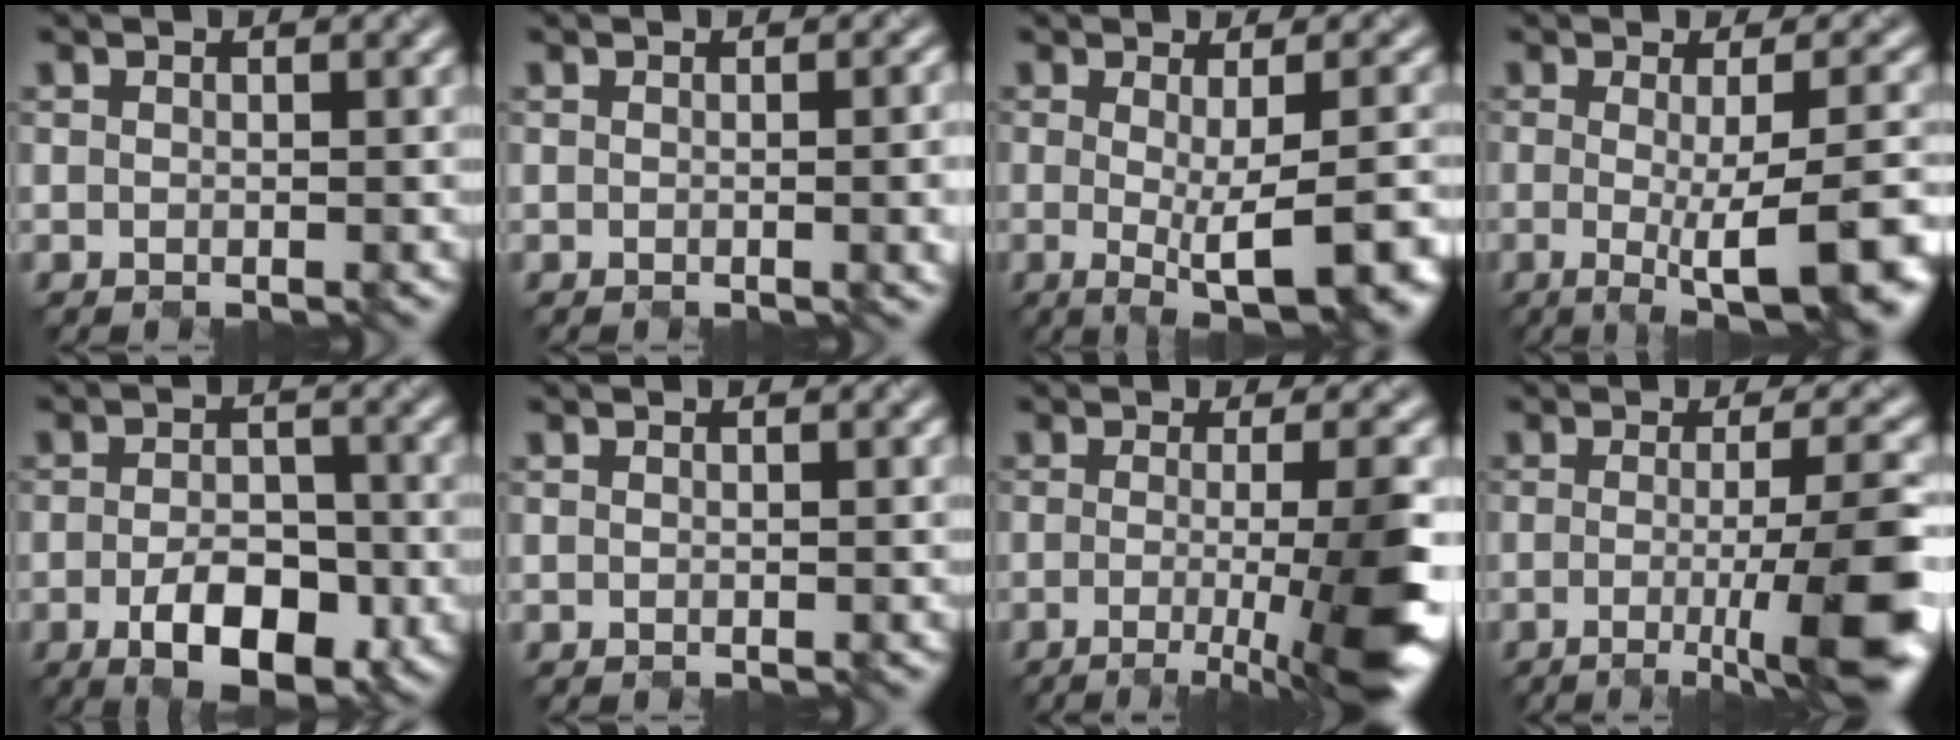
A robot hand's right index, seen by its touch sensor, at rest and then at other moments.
{"total": 4.0, "force": [-0.3, 1.6, 3.6], "torque": [-0.030, -0.003, 0.003]}
{"total": 7.4, "force": [-1.5, 2.0, 7.0], "torque": [-0.080, -0.014, -0.017]}
{"total": 9.0, "force": [-1.9, 2.1, 8.5], "torque": [-0.095, -0.014, -0.022]}
{"total": 6.3, "force": [-2.6, 3.2, 4.8], "torque": [-0.081, -0.009, -0.042]}
{"total": 0.0}
{"total": 9.0, "force": [-2.0, 1.9, 8.5], "torque": [-0.105, -0.021, -0.025]}
{"total": 8.8, "force": [-1.8, 1.8, 8.4], "torque": [-0.108, -0.014, -0.030]}